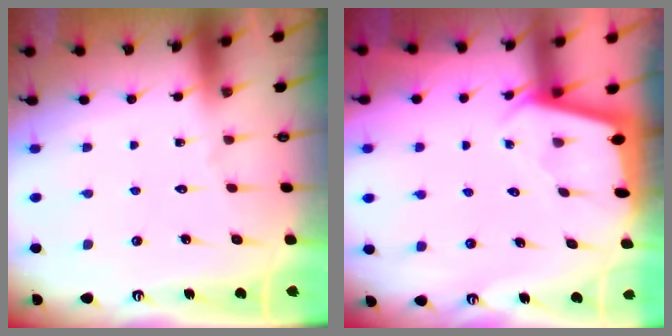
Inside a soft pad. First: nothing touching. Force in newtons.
{"total": 2.2, "press": 2.2, "slide": 0.1}